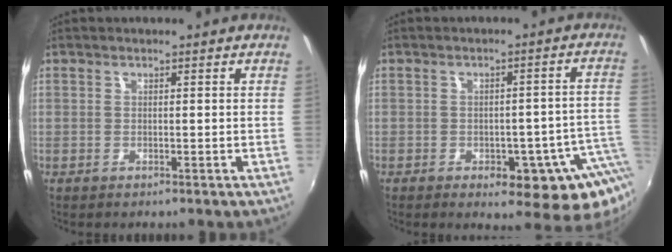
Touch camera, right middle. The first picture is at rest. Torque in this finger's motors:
{"motor_torque": [1.09, -1.04, 0.23, 0.05]}